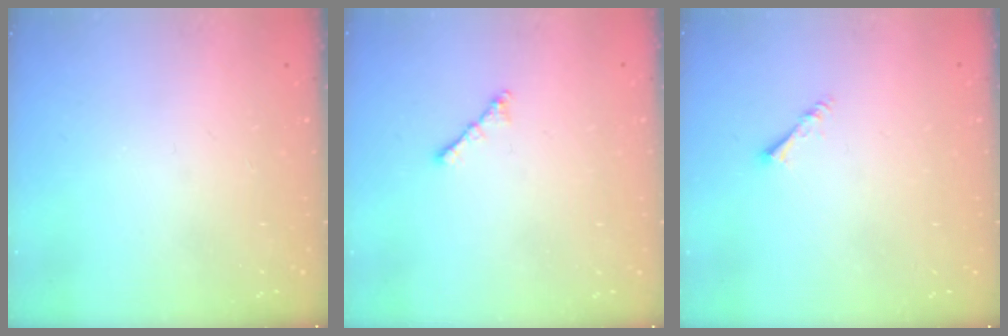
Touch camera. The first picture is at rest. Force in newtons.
{"total": 2.1, "press": 2.0, "slide": 0.6}
{"total": 1.8, "press": 1.8, "slide": 0.1}